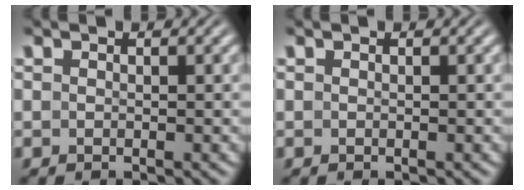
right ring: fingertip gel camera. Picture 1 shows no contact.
{"total": 0.0}